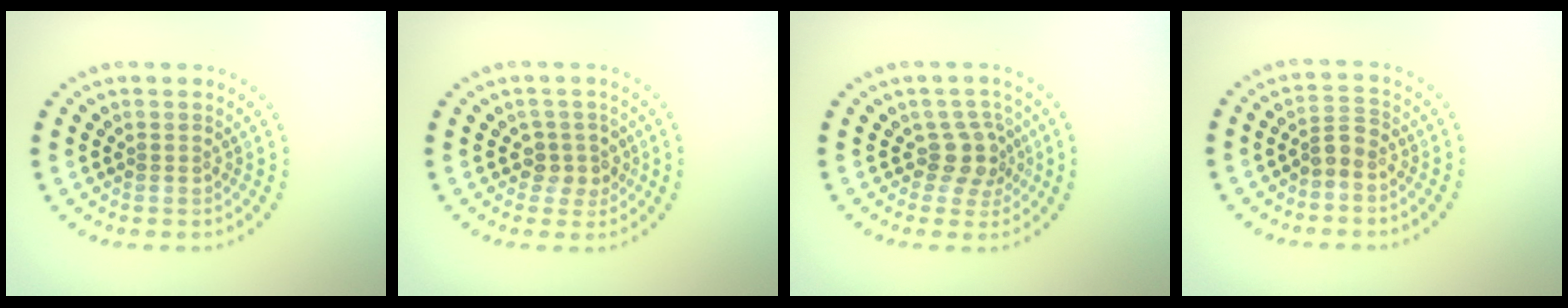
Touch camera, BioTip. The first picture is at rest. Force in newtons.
{"total": 2.1, "press": 1.7, "slide": 1.1}
{"total": 2.6, "press": 2.1, "slide": 1.6}
{"total": 1.7, "press": 1.4, "slide": 1.0}